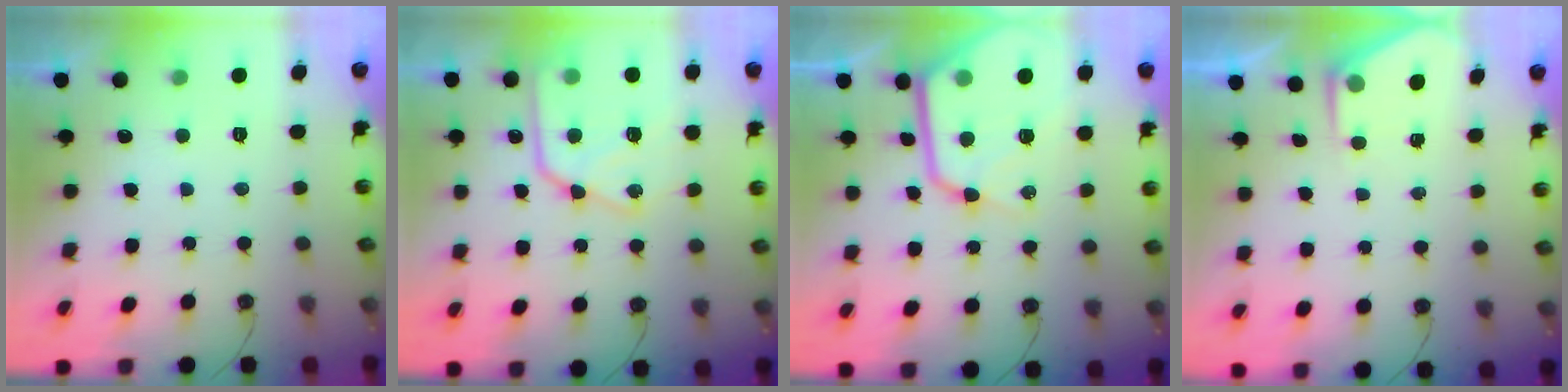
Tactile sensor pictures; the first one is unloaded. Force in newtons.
{"total": 17.9, "press": 17.8, "slide": 1.6}
{"total": 18.0, "press": 17.9, "slide": 1.5}
{"total": 2.5, "press": 2.5, "slide": 0.4}